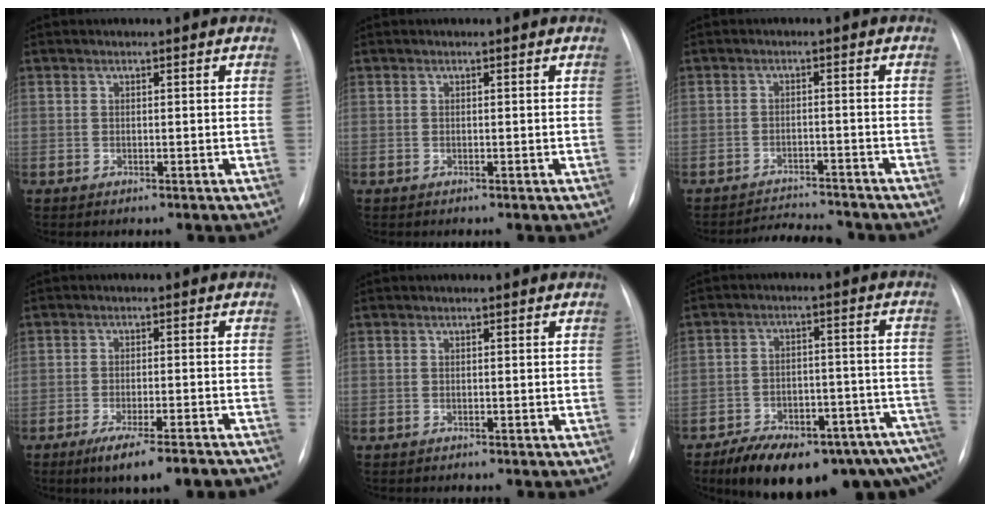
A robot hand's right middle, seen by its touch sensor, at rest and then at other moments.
{"total": 0.0}
{"total": 6.1, "force": [-6.0, 0.5, 0.9], "torque": [-0.014, -0.002, -0.090]}
{"total": 11.3, "force": [-8.9, 1.5, 6.7], "torque": [-0.081, -0.011, -0.126]}
{"total": 0.0}
{"total": 21.3, "force": [-16.2, 6.9, 11.9], "torque": [-0.107, 0.035, -0.217]}